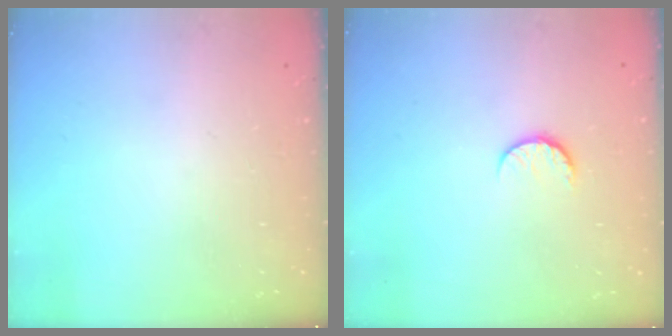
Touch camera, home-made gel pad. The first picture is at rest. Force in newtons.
{"total": 6.8, "press": 6.8, "slide": 0.7}